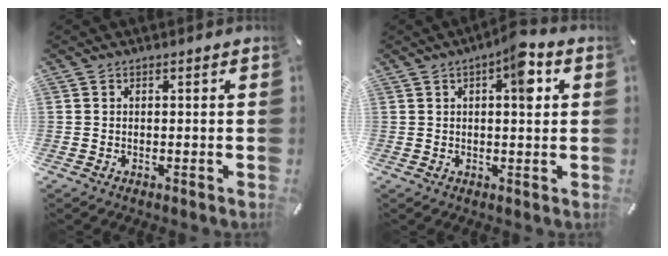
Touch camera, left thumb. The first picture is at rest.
{"total": 7.4, "force": [2.3, 2.6, 6.6], "torque": [-0.081, -0.011, 0.028]}